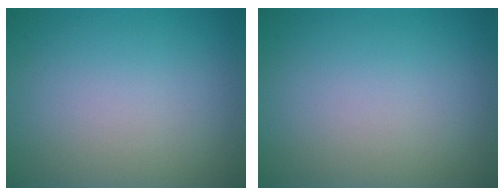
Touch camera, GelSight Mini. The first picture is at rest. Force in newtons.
{"total": 0.0}